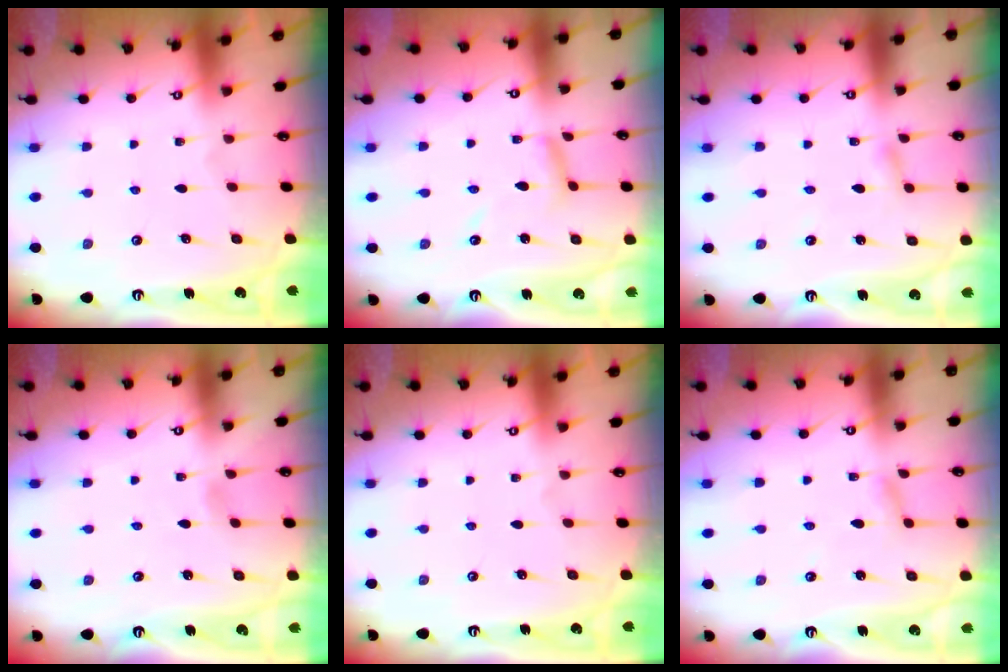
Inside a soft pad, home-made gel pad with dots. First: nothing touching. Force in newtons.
{"total": 7.0, "press": 7.0, "slide": 0.1}
{"total": 2.4, "press": 2.4, "slide": 0.3}
{"total": 2.6, "press": 2.6, "slide": 0.3}
{"total": 0.0}
{"total": 2.8, "press": 2.8, "slide": 0.3}